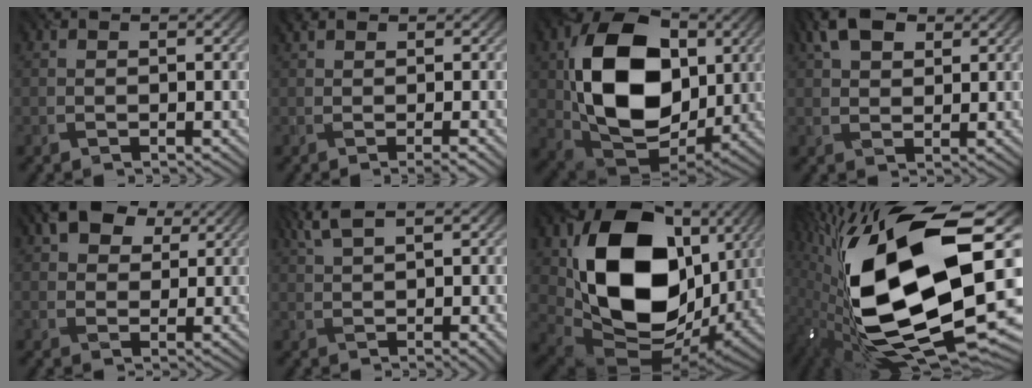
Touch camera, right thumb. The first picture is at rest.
{"total": 2.0, "force": [0.0, 0.5, 2.0], "torque": [-0.030, 0.009, -0.004]}
{"total": 15.8, "force": [2.1, 11.4, 10.7], "torque": [-0.214, 0.002, 0.045]}
{"total": 4.6, "force": [2.8, 2.9, 2.2], "torque": [-0.054, 0.011, 0.049]}
{"total": 5.7, "force": [3.5, 4.0, 2.2], "torque": [-0.040, 0.005, 0.058]}
{"total": 5.5, "force": [2.5, 1.2, 4.8], "torque": [-0.077, 0.019, 0.051]}
{"total": 17.8, "force": [3.1, 13.1, 11.7], "torque": [-0.237, -0.033, 0.074]}
{"total": 20.9, "force": [1.2, 10.6, 18.0], "torque": [-0.394, -0.063, 0.045]}